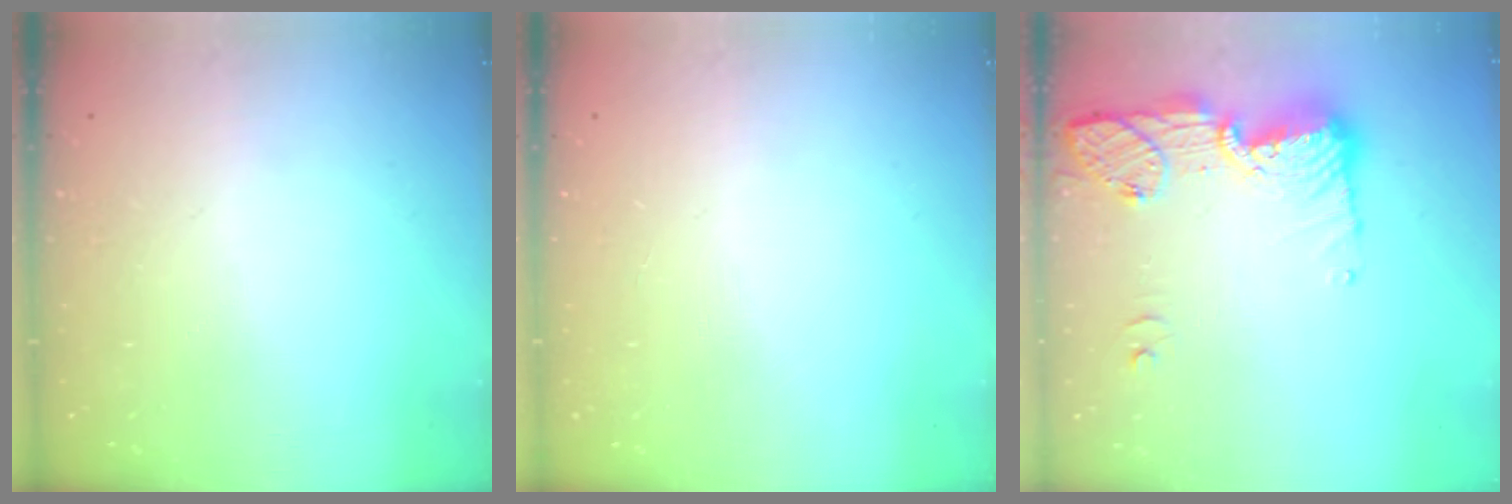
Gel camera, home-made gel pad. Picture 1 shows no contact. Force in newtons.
{"total": 0.0}
{"total": 14.5, "press": 14.3, "slide": 2.9}